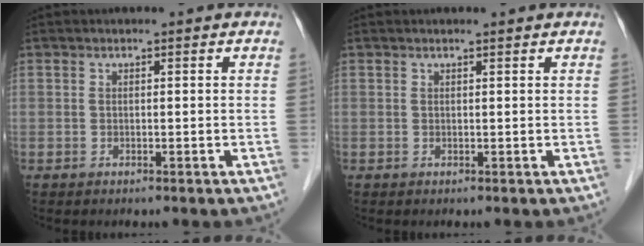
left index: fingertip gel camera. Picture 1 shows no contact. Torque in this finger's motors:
{"motor_torque": [-0.02, 0.03, -0.04, 0.01]}